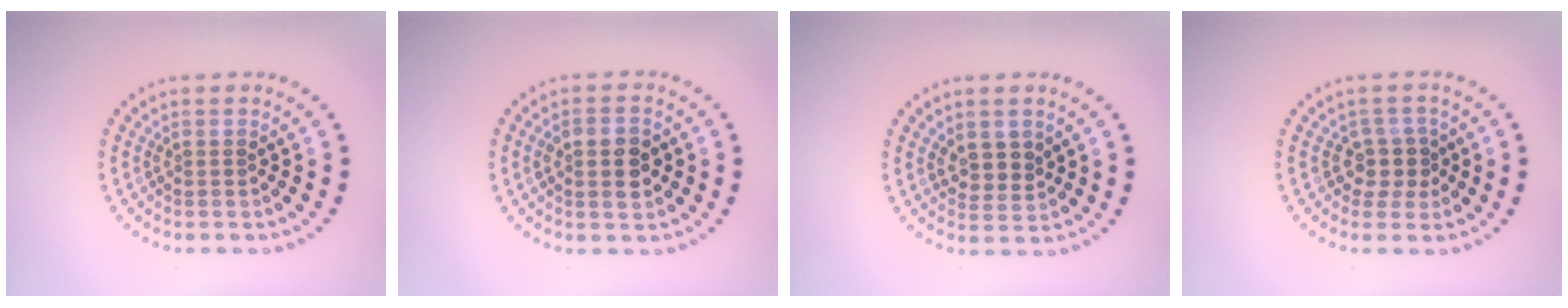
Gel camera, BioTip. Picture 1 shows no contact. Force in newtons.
{"total": 3.0, "press": 3.0, "slide": 0.3}
{"total": 2.4, "press": 2.2, "slide": 1.0}
{"total": 2.5, "press": 2.0, "slide": 1.4}